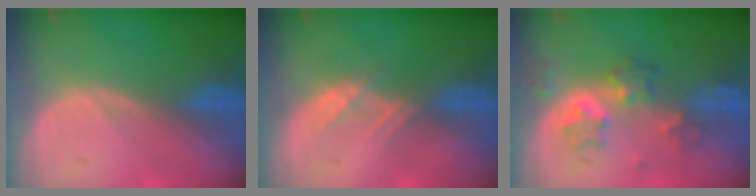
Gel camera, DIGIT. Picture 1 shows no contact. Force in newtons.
{"total": 2.3, "press": 2.3, "slide": 0.2}
{"total": 6.6, "press": 5.7, "slide": 3.2}